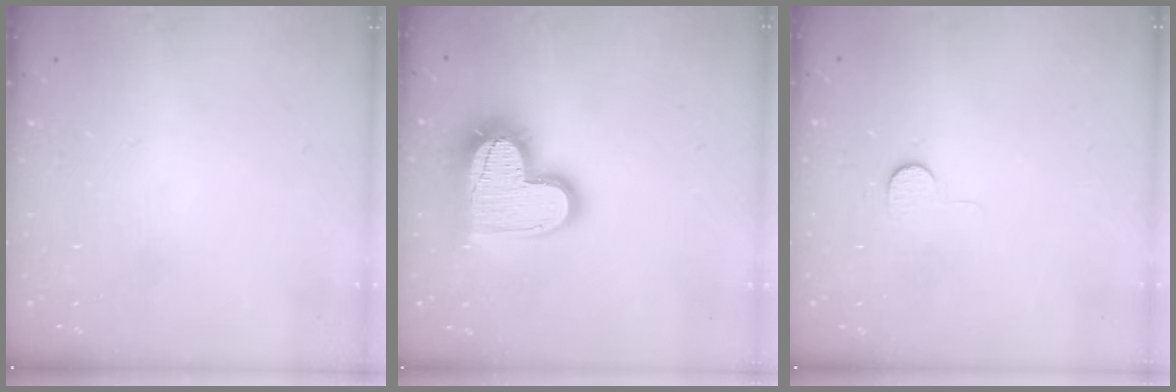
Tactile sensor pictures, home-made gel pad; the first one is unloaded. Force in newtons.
{"total": 18.6, "press": 18.6, "slide": 1.3}
{"total": 5.0, "press": 4.9, "slide": 0.4}